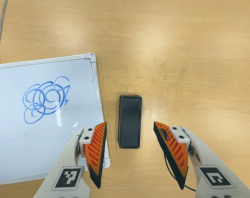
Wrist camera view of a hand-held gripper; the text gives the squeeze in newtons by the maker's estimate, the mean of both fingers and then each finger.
{"total": 0.0}